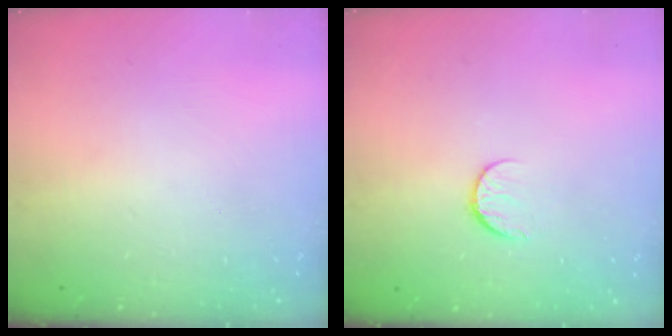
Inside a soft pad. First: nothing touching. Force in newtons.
{"total": 6.9, "press": 6.9, "slide": 0.6}